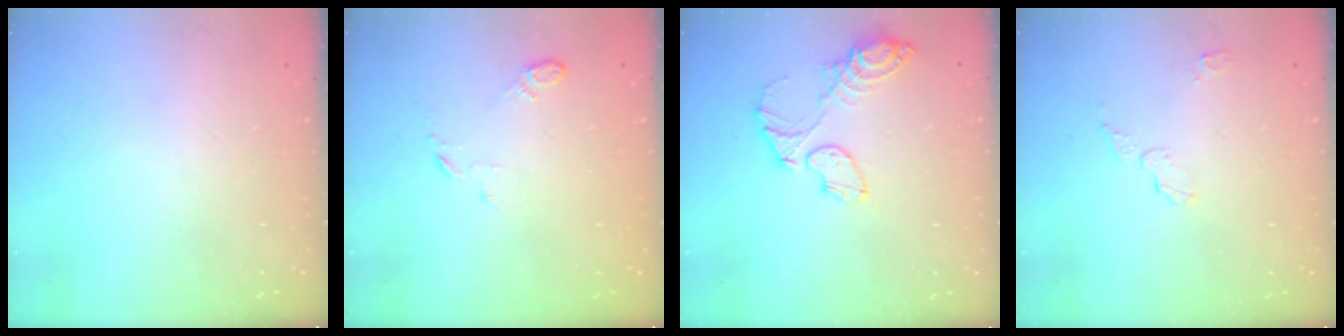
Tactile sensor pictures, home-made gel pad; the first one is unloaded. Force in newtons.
{"total": 4.1, "press": 4.0, "slide": 0.9}
{"total": 11.0, "press": 11.0, "slide": 0.5}
{"total": 4.1, "press": 4.0, "slide": 0.5}